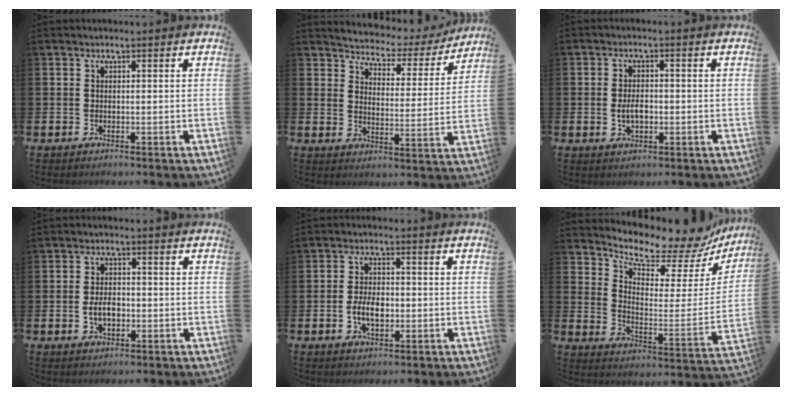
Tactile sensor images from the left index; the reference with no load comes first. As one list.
[{"total": 4.2, "force": [3.9, 1.4, 0.3], "torque": [-0.024, -0.041, 0.059]}, {"total": 3.1, "force": [-0.3, 1.8, 2.5], "torque": [-0.034, 0.000, -0.008]}, {"total": 3.2, "force": [-0.5, 2.0, 2.5], "torque": [-0.026, -0.005, -0.015]}, {"total": 4.2, "force": [-0.7, 2.5, 3.2], "torque": [-0.039, -0.003, -0.018]}, {"total": 8.8, "force": [8.1, 2.8, 2.2], "torque": [-0.065, -0.075, 0.132]}]